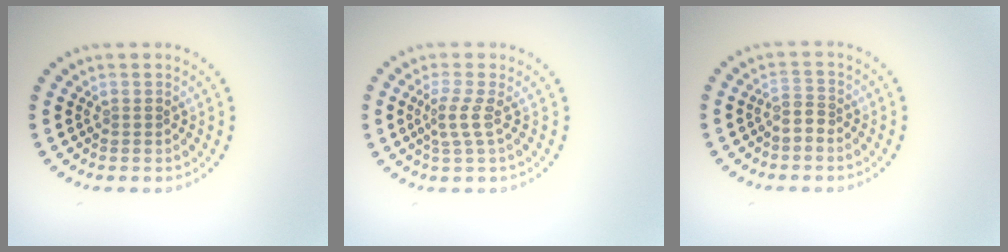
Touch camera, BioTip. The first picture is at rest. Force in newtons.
{"total": 2.1, "press": 1.4, "slide": 1.5}
{"total": 1.7, "press": 1.3, "slide": 1.1}